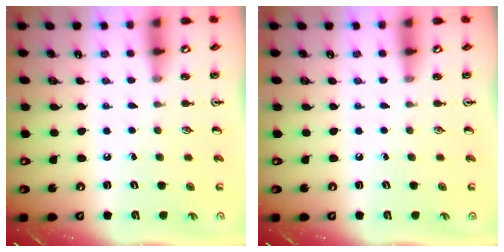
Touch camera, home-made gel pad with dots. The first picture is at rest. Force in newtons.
{"total": 0.0}